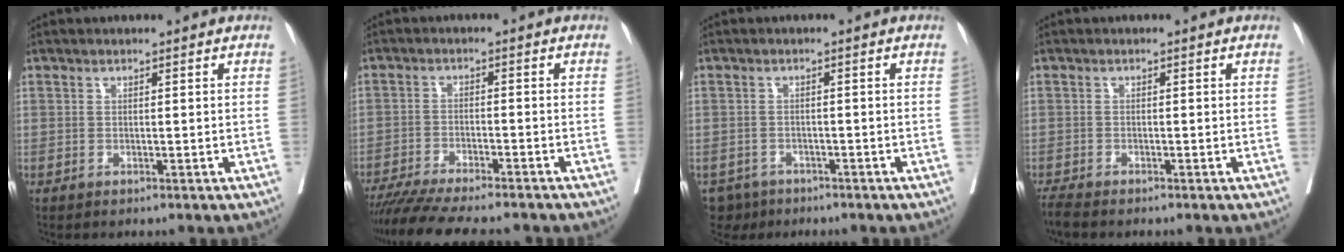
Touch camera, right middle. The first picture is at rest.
{"total": 14.8, "force": [-13.0, 1.5, 6.9], "torque": [-0.112, -0.026, -0.193]}
{"total": 4.5, "force": [-3.6, 2.8, 0.0], "torque": [0.002, -0.001, -0.059]}
{"total": 2.4, "force": [-2.3, 0.0, 0.9], "torque": [-0.025, -0.011, -0.044]}